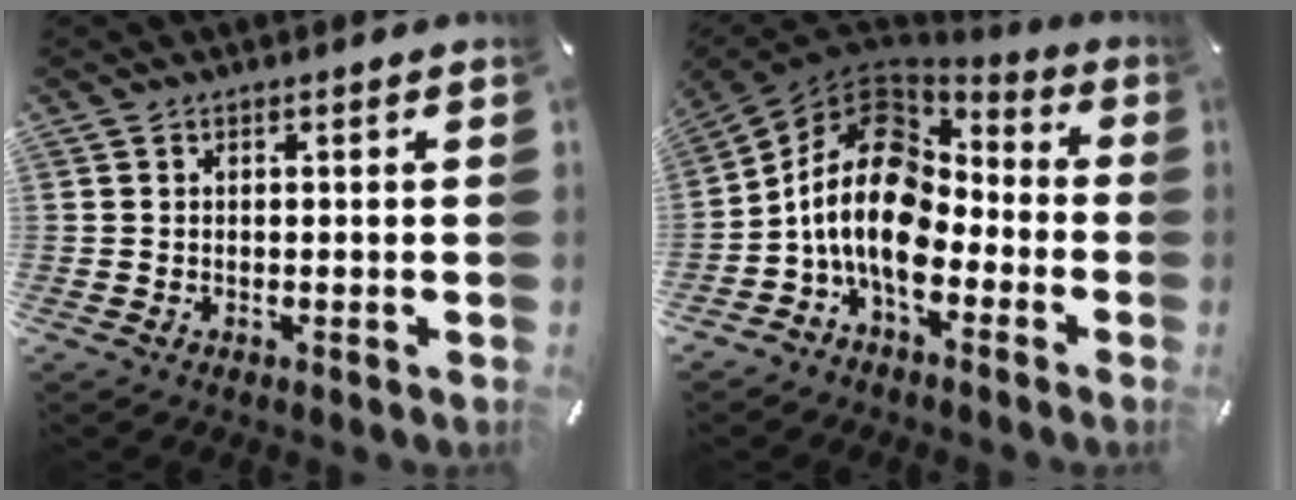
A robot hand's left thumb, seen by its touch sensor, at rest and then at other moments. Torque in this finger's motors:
{"motor_torque": [0.38, 2.24, 2.16, 0.60, 0.68]}